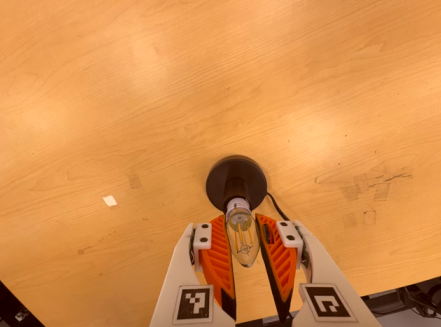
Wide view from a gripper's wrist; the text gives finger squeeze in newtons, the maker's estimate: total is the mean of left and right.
{"total": 13.6, "left": 14.8, "right": 12.4}